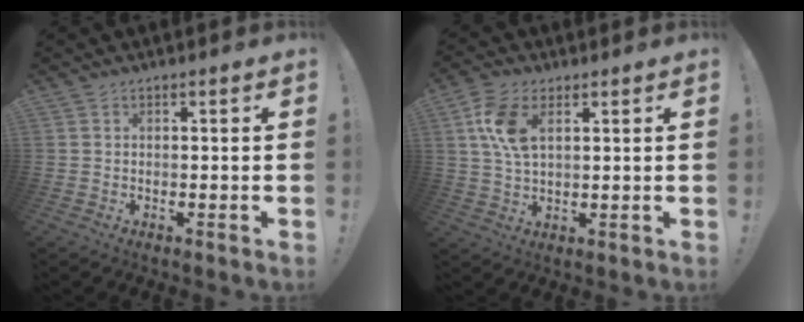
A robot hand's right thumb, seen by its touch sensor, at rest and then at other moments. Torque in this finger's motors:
{"motor_torque": [0.94, 1.07, 0.14, 0.10, 0.02]}